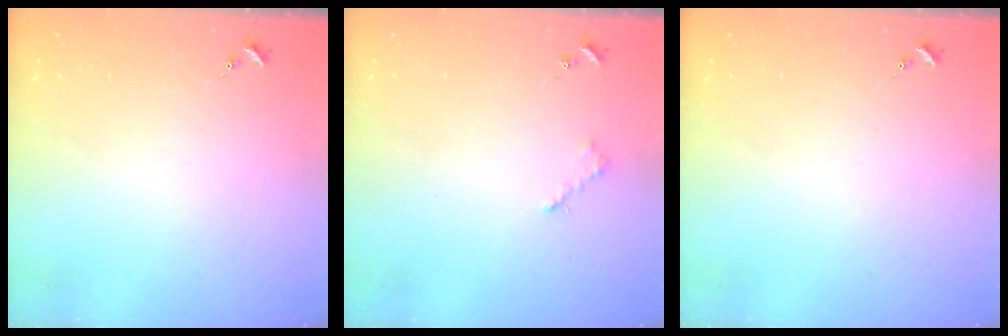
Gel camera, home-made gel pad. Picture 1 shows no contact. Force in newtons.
{"total": 2.6, "press": 2.5, "slide": 0.3}
{"total": 0.0}